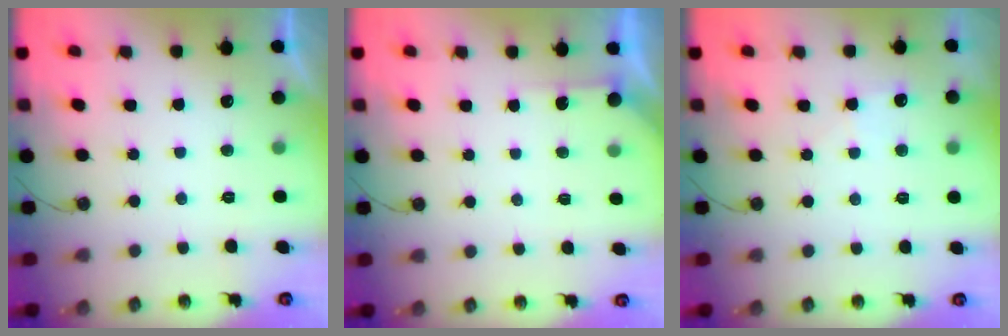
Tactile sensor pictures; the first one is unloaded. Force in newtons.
{"total": 2.8, "press": 2.8, "slide": 0.4}
{"total": 3.5, "press": 3.5, "slide": 0.5}